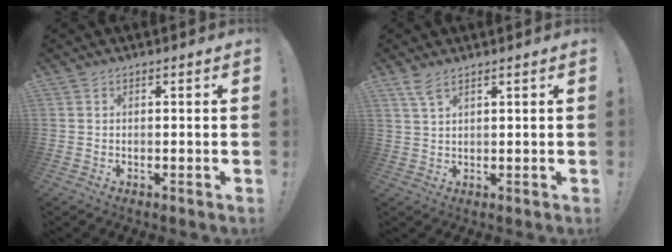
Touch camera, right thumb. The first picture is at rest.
{"total": 3.9, "force": [2.4, 1.3, 2.8], "torque": [-0.060, -0.004, 0.045]}